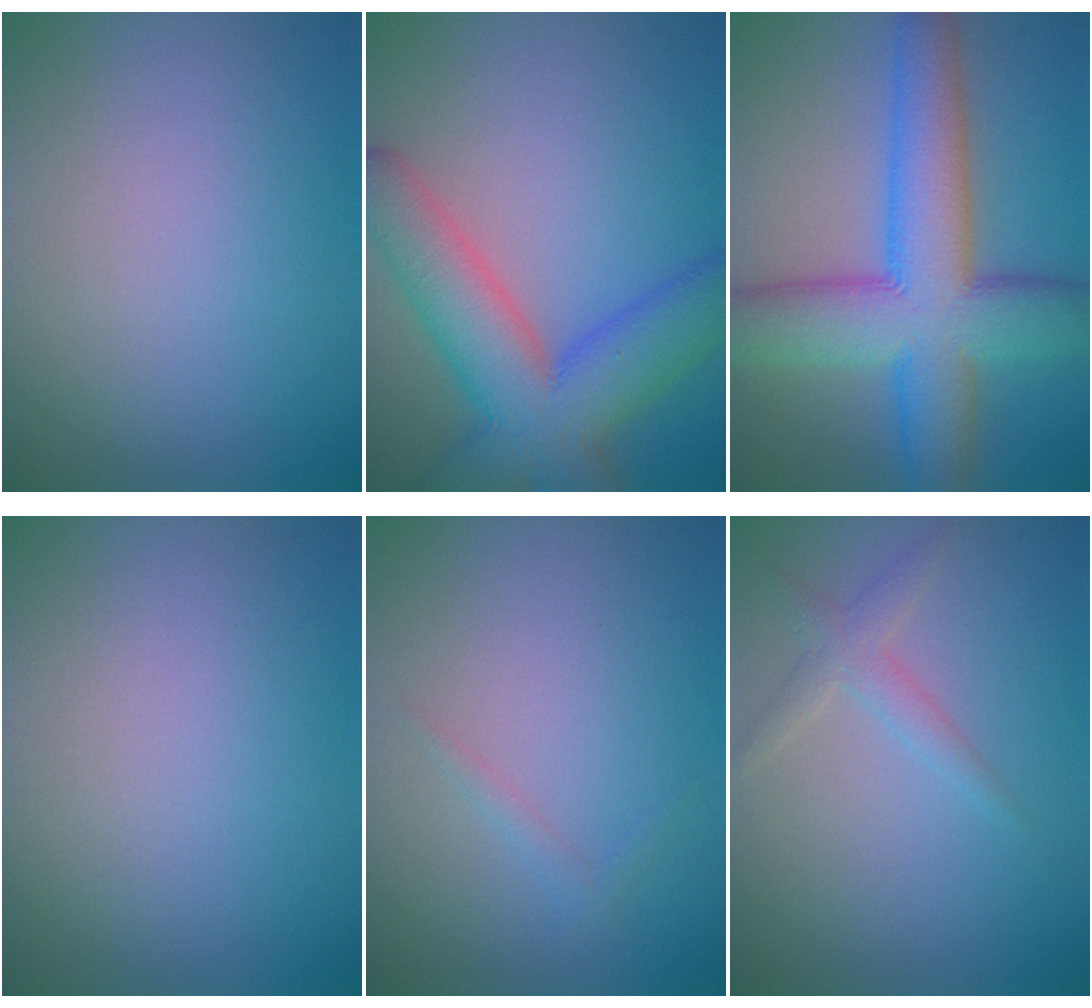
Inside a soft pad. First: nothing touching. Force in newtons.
{"total": 10.4, "press": 10.4, "slide": 0.4}
{"total": 11.7, "press": 11.7, "slide": 0.1}
{"total": 0.0}
{"total": 0.9, "press": 0.9, "slide": 0.0}
{"total": 1.9, "press": 1.9, "slide": 0.1}